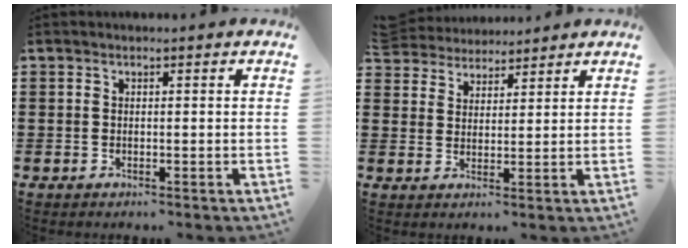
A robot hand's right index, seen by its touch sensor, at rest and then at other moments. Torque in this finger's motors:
{"motor_torque": [0.97, 1.17, -0.07, -0.02]}